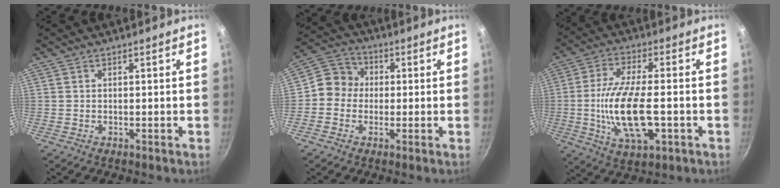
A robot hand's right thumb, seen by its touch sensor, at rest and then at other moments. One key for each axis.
{"total": 7.7, "fx": -0.4, "fy": 7.0, "fz": 3.3, "tx": -0.034, "ty": 0.028, "tz": -0.023}
{"total": 14.9, "fx": -2.3, "fy": 6.1, "fz": 13.4, "tx": -0.259, "ty": 0.003, "tz": -0.038}